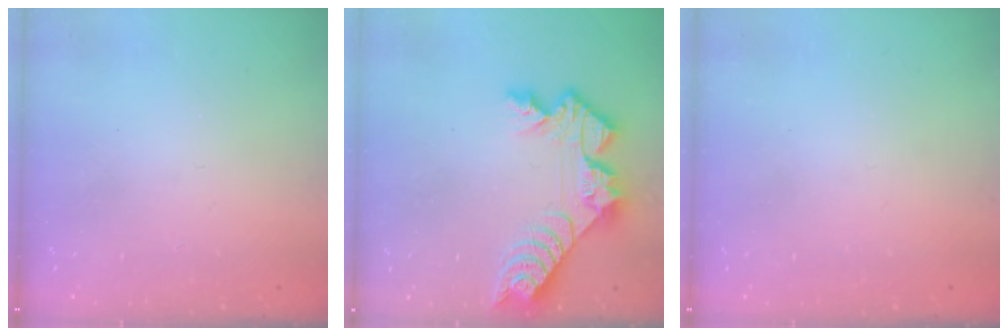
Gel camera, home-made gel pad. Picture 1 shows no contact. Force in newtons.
{"total": 11.2, "press": 11.1, "slide": 1.0}
{"total": 0.0}